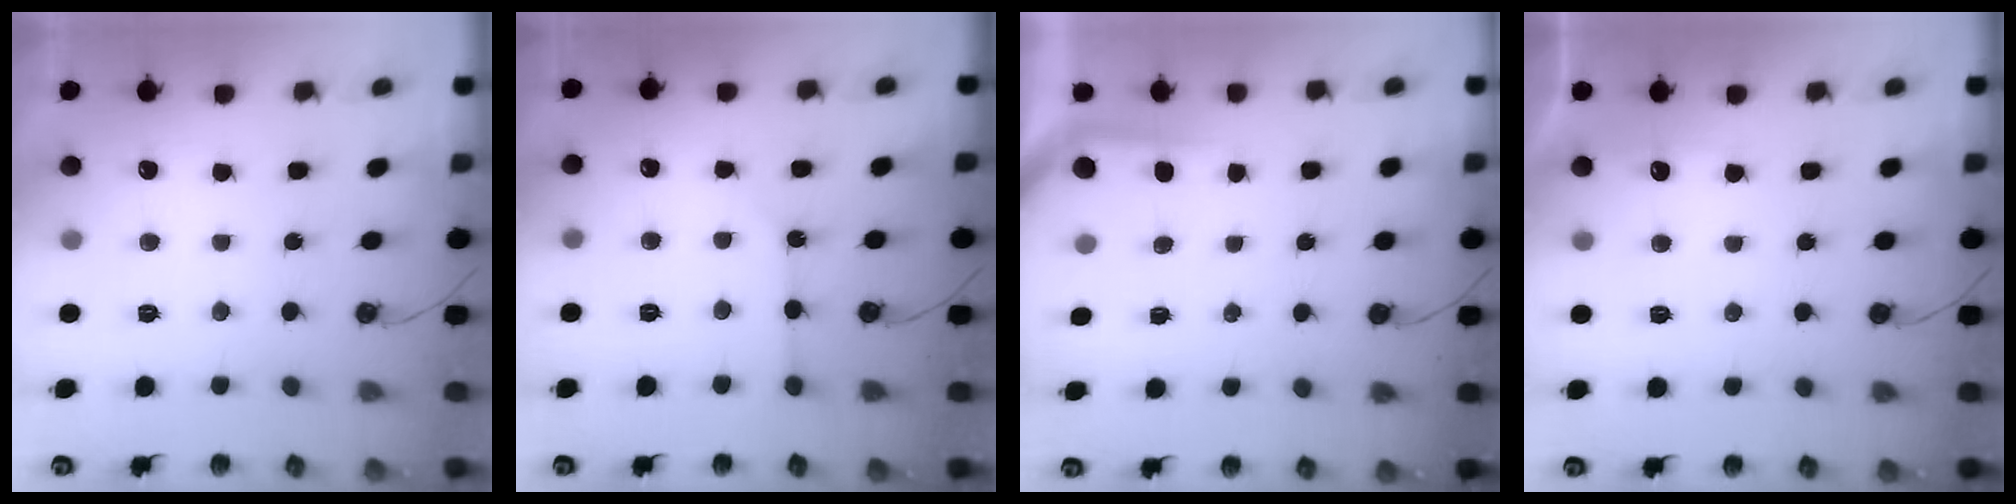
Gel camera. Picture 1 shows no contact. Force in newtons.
{"total": 2.1, "press": 2.1, "slide": 0.3}
{"total": 1.9, "press": 1.9, "slide": 0.2}
{"total": 2.8, "press": 2.7, "slide": 0.4}